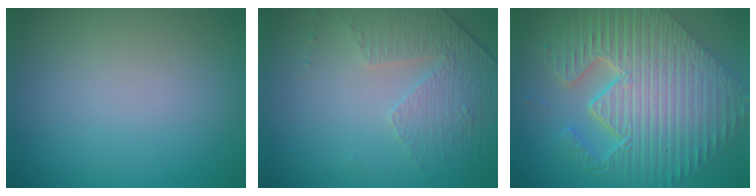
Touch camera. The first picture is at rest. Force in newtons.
{"total": 4.7, "press": 3.1, "slide": 3.5}
{"total": 11.5, "press": 7.7, "slide": 8.4}